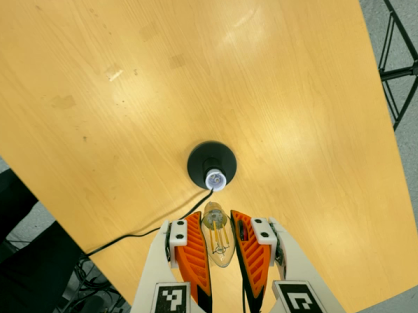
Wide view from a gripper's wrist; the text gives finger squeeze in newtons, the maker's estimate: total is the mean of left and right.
{"total": 21.5, "left": 24.2, "right": 18.8}